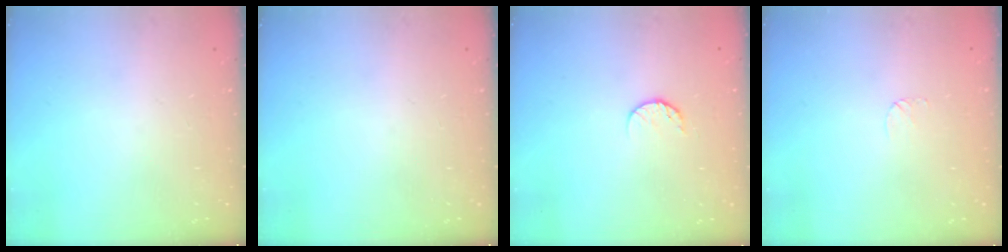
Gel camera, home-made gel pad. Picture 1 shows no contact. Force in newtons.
{"total": 0.0}
{"total": 6.0, "press": 5.9, "slide": 0.6}
{"total": 4.1, "press": 4.1, "slide": 0.3}